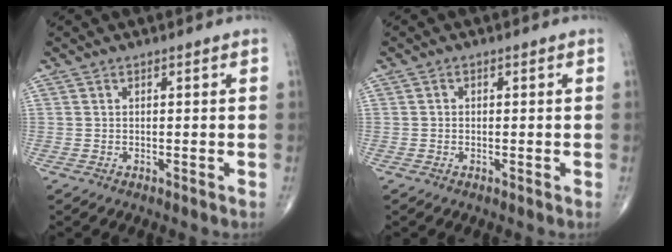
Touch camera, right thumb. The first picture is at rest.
{"total": 0.6, "force": [0.0, 0.6, 0.3], "torque": [0.000, 0.001, -0.002]}